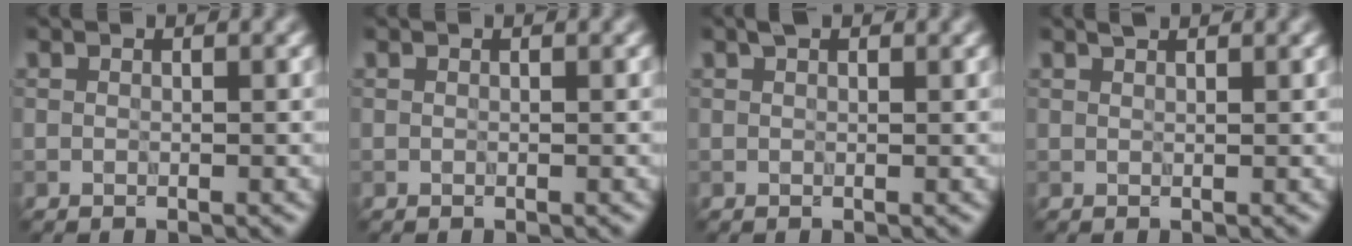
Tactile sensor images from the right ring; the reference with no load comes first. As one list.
[{"total": 0.0}, {"total": 0.9, "force": [0.7, 0.4, 0.5], "torque": [-0.008, 0.004, 0.012]}, {"total": 0.8, "force": [0.7, 0.1, 0.3], "torque": [-0.004, 0.001, 0.013]}]